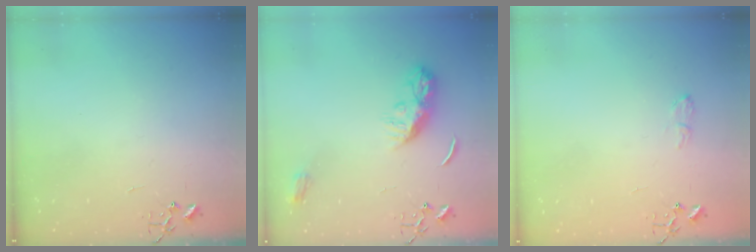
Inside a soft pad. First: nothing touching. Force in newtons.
{"total": 9.4, "press": 9.4, "slide": 0.2}
{"total": 5.8, "press": 5.7, "slide": 0.7}